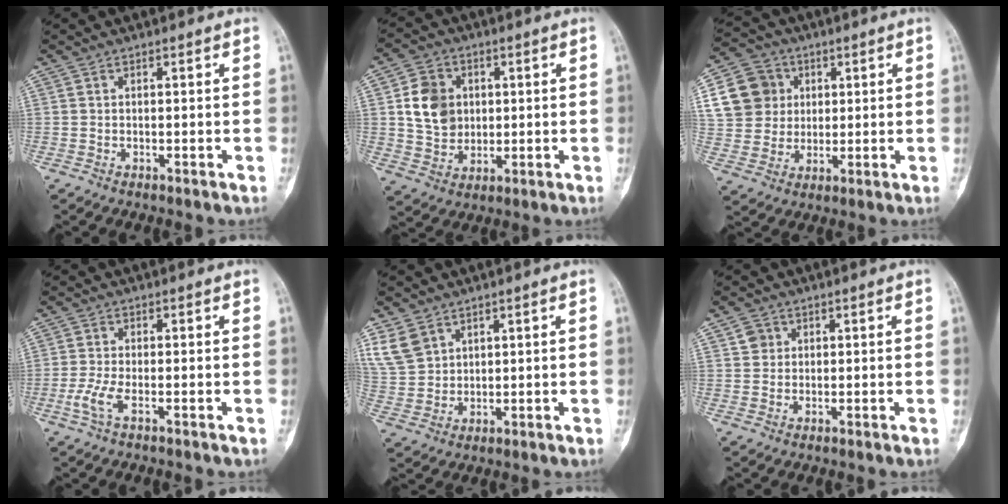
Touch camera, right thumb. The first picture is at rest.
{"total": 9.4, "force": [1.5, 7.7, 5.2], "torque": [-0.064, -0.003, 0.030]}
{"total": 12.3, "force": [3.4, 11.1, 4.2], "torque": [-0.058, 0.008, 0.061]}
{"total": 3.3, "force": [-1.4, 0.8, 2.9], "torque": [-0.080, -0.006, -0.033]}
{"total": 7.0, "force": [4.2, 4.9, 2.6], "torque": [-0.042, -0.010, 0.098]}
{"total": 2.5, "force": [1.0, 2.2, 0.5], "torque": [0.006, -0.003, 0.012]}